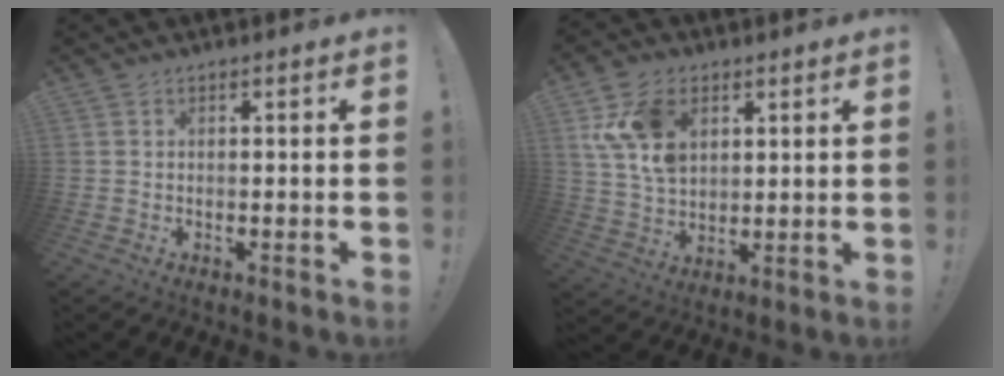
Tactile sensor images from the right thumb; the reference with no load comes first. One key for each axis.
{"total": 14.6, "fx": 5.8, "fy": 10.1, "fz": 8.8, "tx": -0.152, "ty": -0.012, "tz": 0.113}